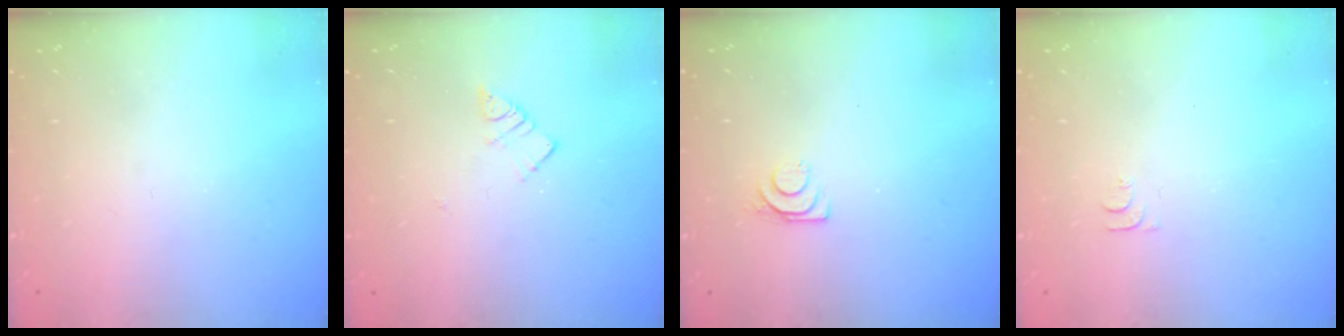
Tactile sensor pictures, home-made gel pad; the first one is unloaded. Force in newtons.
{"total": 4.6, "press": 4.6, "slide": 0.2}
{"total": 6.5, "press": 6.5, "slide": 0.7}
{"total": 4.6, "press": 4.5, "slide": 0.7}